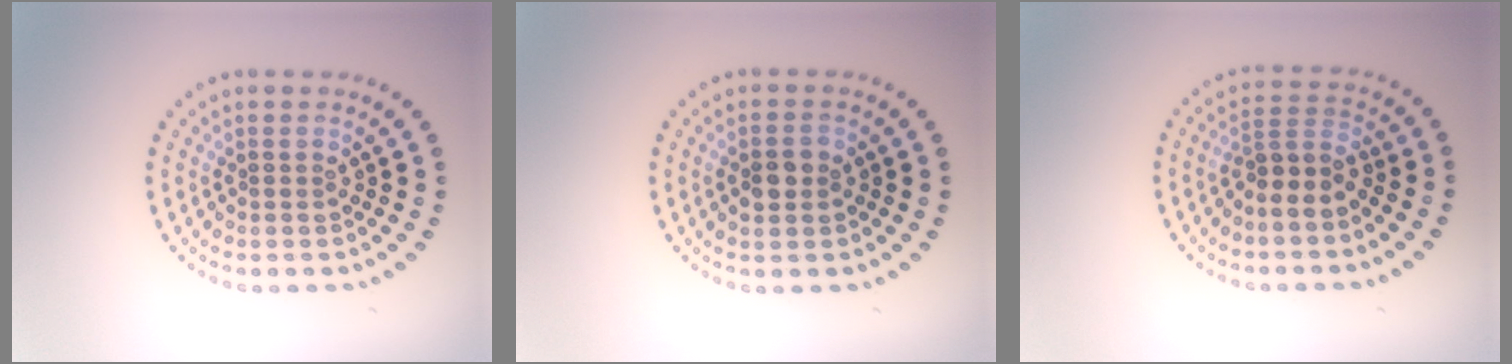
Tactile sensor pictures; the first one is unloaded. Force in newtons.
{"total": 2.5, "press": 2.5, "slide": 0.1}
{"total": 2.9, "press": 2.5, "slide": 1.5}